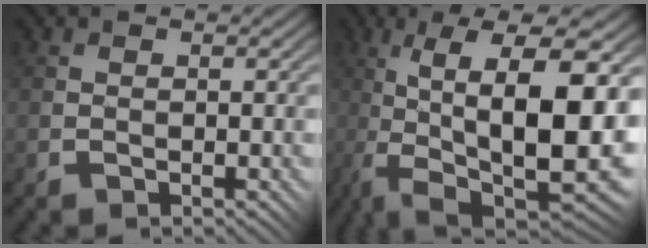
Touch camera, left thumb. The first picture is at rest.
{"total": 14.3, "force": [-1.1, 5.1, 13.3], "torque": [-0.212, 0.006, -0.025]}